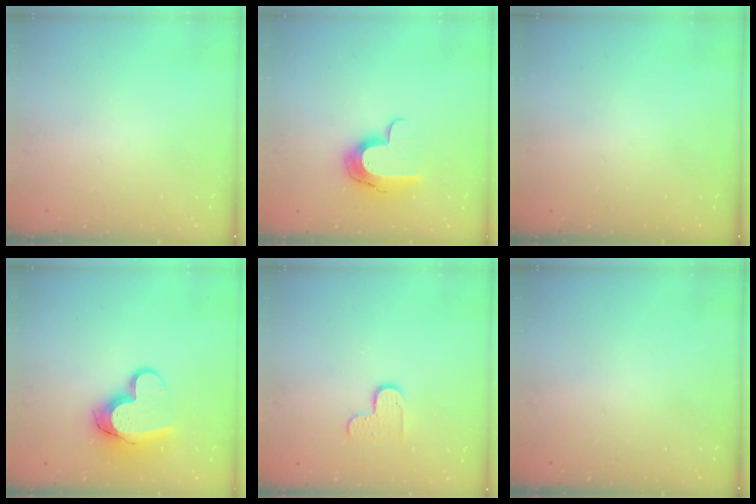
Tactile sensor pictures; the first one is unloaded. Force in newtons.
{"total": 10.5, "press": 10.5, "slide": 0.8}
{"total": 0.0}
{"total": 13.4, "press": 13.4, "slide": 1.1}
{"total": 5.5, "press": 5.5, "slide": 0.5}
{"total": 0.0}